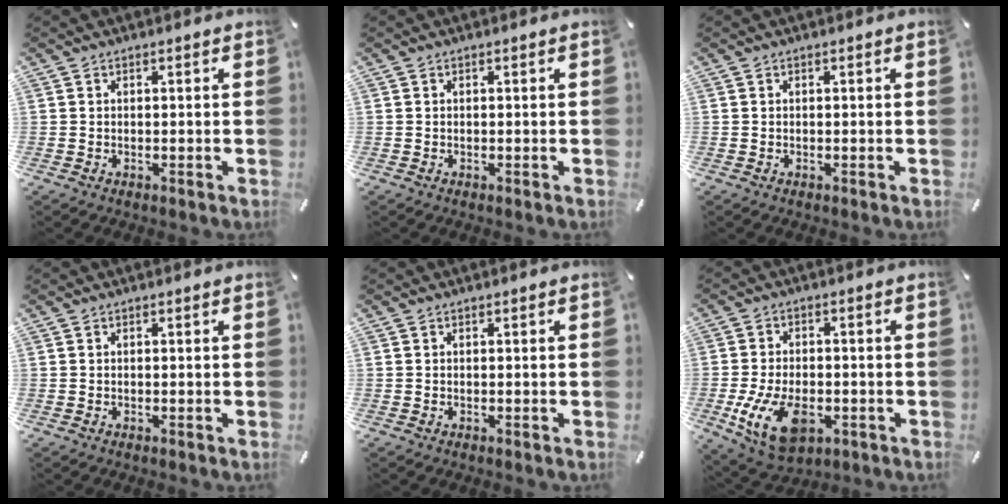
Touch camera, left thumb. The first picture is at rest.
{"total": 0.0}
{"total": 0.0}
{"total": 0.0}
{"total": 0.0}
{"total": 12.6, "force": [-3.7, 7.9, 9.1], "torque": [-0.175, -0.001, -0.062]}